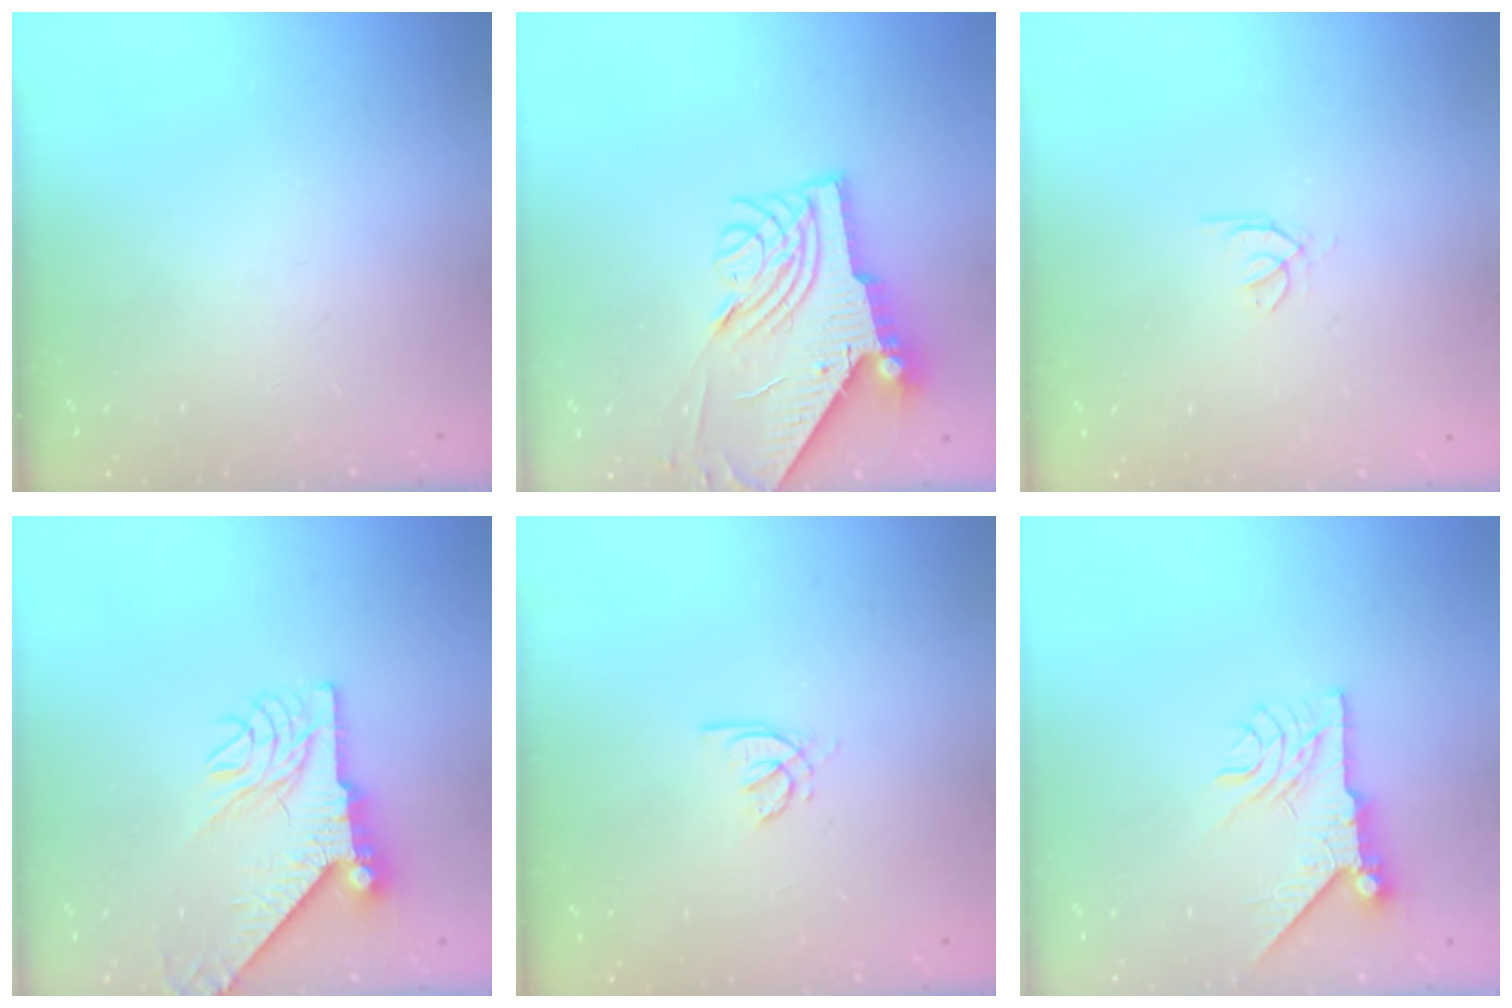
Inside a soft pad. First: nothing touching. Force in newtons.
{"total": 11.4, "press": 11.3, "slide": 1.2}
{"total": 0.5, "press": 0.4, "slide": 0.3}
{"total": 10.2, "press": 10.1, "slide": 1.6}
{"total": 1.4, "press": 1.3, "slide": 0.4}
{"total": 9.1, "press": 9.1, "slide": 1.1}